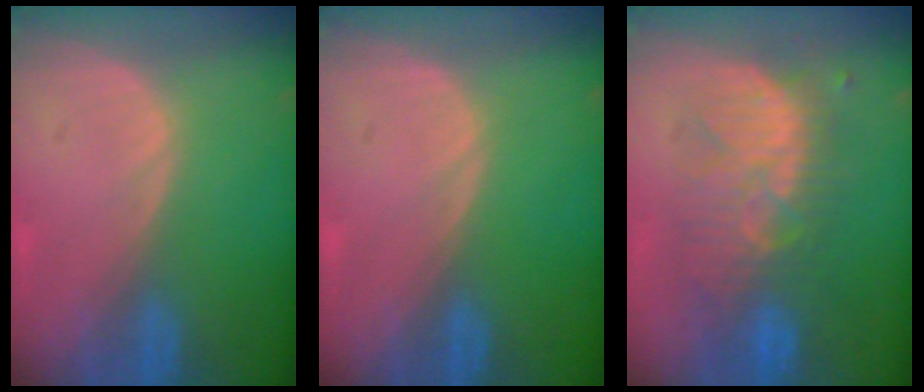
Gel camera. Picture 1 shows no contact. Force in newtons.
{"total": 0.0}
{"total": 8.8, "press": 8.8, "slide": 0.2}